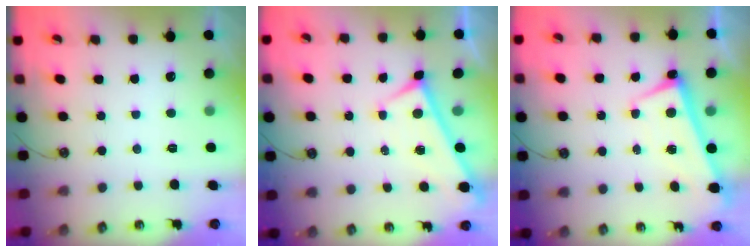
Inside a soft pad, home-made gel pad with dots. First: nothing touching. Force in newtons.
{"total": 0.0}
{"total": 1.3, "press": 1.0, "slide": 0.9}